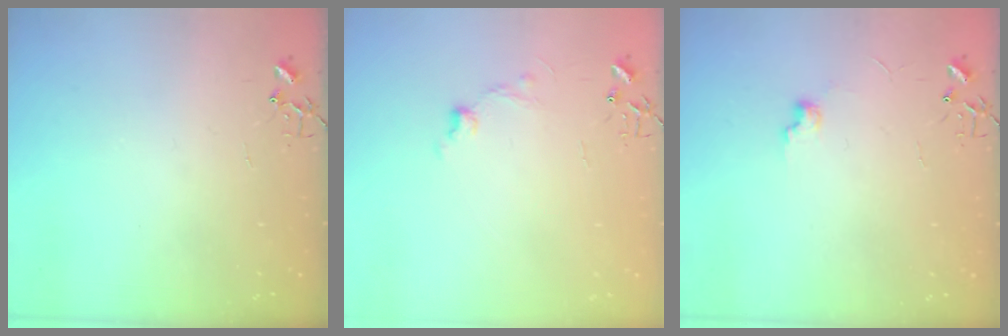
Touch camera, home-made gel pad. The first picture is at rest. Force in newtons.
{"total": 6.8, "press": 6.8, "slide": 0.7}
{"total": 5.9, "press": 5.9, "slide": 0.7}